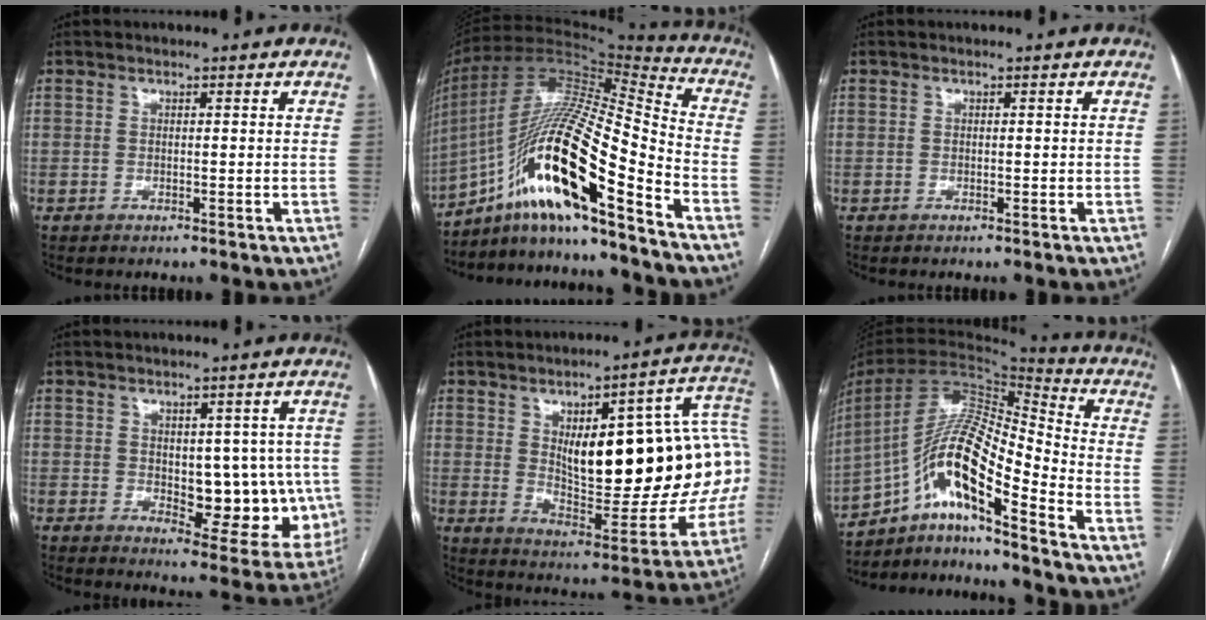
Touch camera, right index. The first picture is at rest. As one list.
[{"total": 21.9, "force": [-12.5, 1.8, 17.9], "torque": [-0.363, -0.002, -0.225]}, {"total": 0.0}, {"total": 11.9, "force": [-0.3, 5.9, 10.3], "torque": [-0.109, 0.007, 0.017]}, {"total": 25.8, "force": [3.4, 8.6, 24.1], "torque": [-0.275, 0.034, 0.063]}, {"total": 16.7, "force": [-9.8, 2.0, 13.5], "torque": [-0.255, 0.016, -0.172]}]